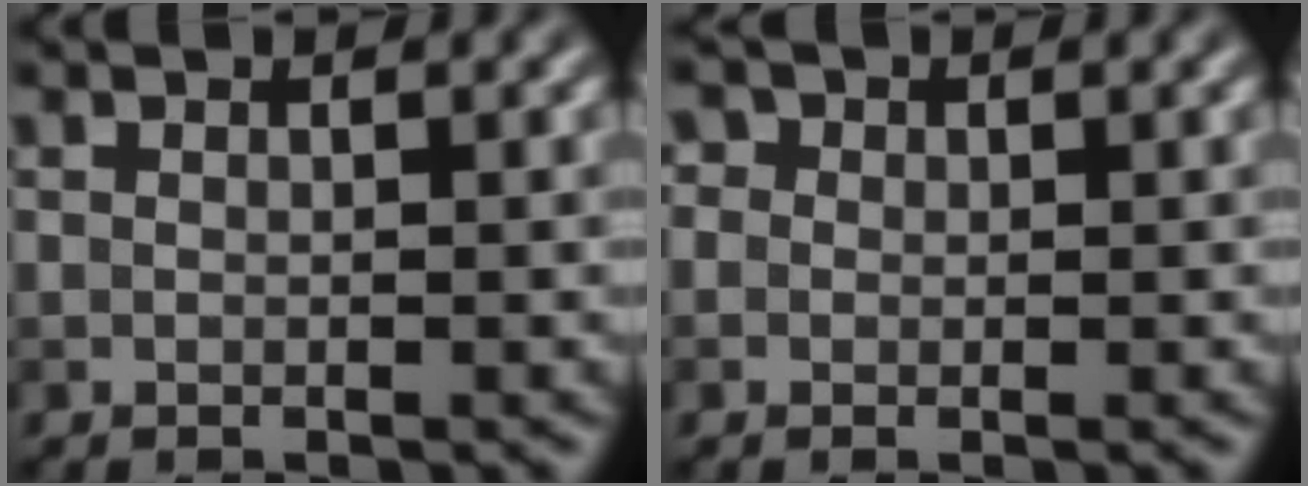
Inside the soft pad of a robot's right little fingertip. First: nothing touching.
{"total": 2.1, "force": [0.9, 1.7, 0.7], "torque": [0.002, 0.014, -0.011]}